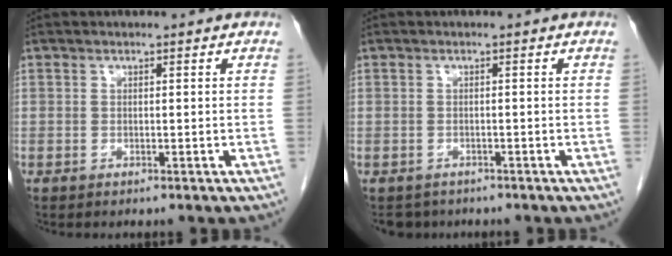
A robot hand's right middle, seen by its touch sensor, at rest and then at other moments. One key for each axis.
{"total": 3.1, "fx": -2.7, "fy": 1.6, "fz": 0.1, "tx": -0.007, "ty": -0.003, "tz": -0.038}